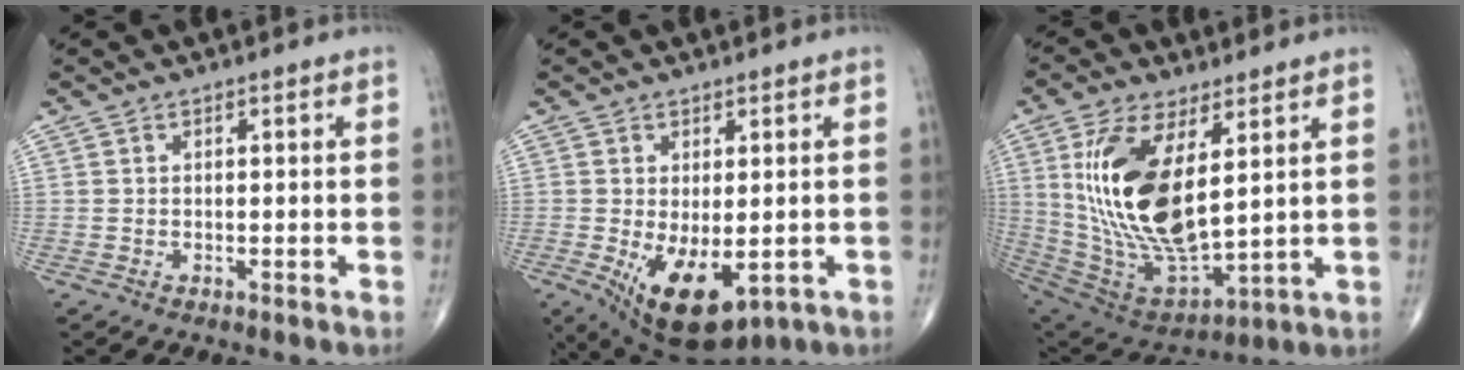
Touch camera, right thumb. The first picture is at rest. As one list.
[{"total": 11.4, "force": [-3.2, 5.6, 9.3], "torque": [-0.146, -0.017, -0.031]}, {"total": 21.1, "force": [5.2, 9.5, 18.1], "torque": [-0.355, -0.032, 0.114]}]